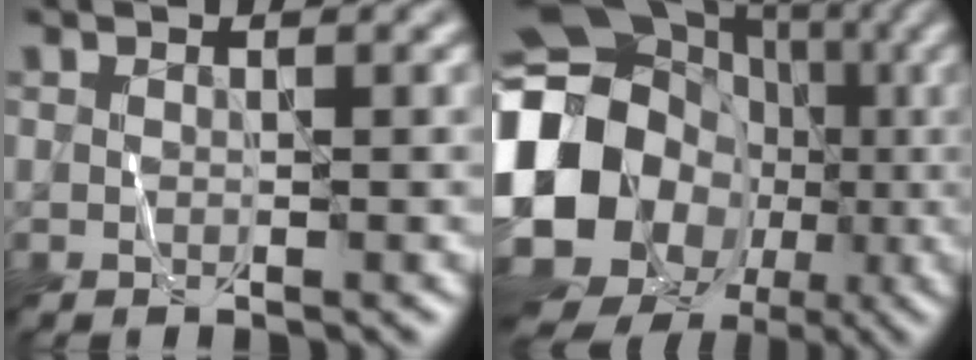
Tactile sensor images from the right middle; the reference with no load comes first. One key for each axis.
{"total": 21.1, "fx": -4.0, "fy": 17.9, "fz": 10.6, "tx": -0.199, "ty": 0.004, "tz": -0.103}